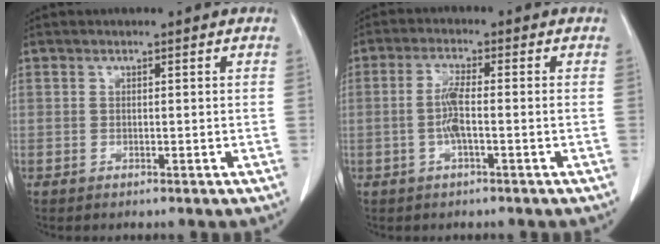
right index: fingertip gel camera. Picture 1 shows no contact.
{"total": 4.0, "force": [-0.7, 0.4, 3.9], "torque": [-0.081, 0.005, -0.013]}